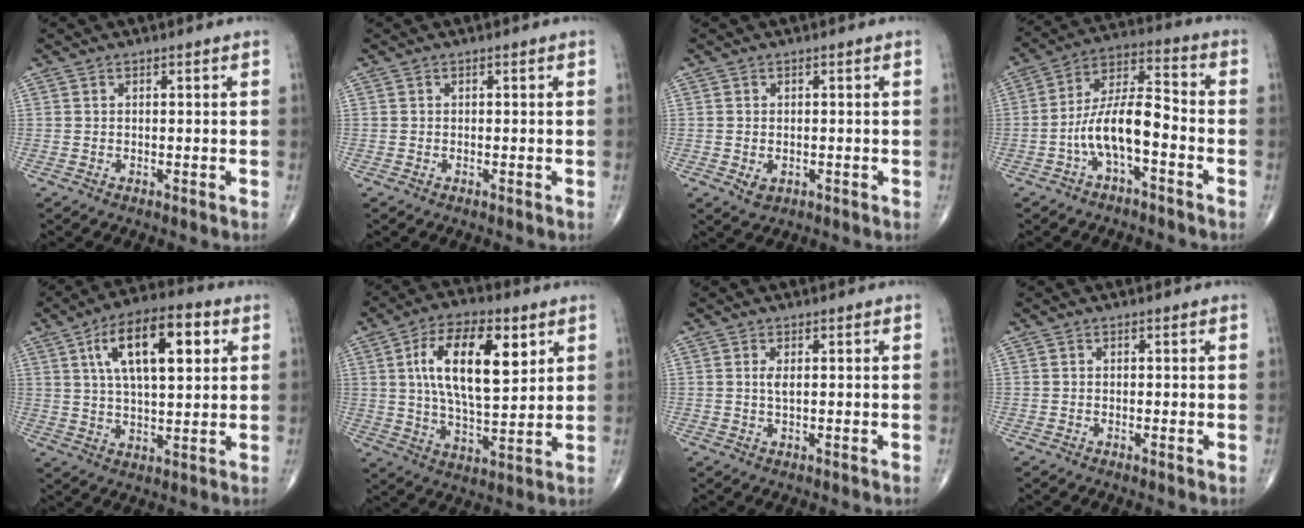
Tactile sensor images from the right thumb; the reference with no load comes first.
{"total": 0.0}
{"total": 2.2, "force": [-0.5, 1.6, 1.4], "torque": [-0.020, -0.002, -0.001]}
{"total": 11.2, "force": [-3.9, 4.1, 9.6], "torque": [-0.181, 0.055, -0.077]}
{"total": 16.0, "force": [5.4, 6.8, 13.5], "torque": [-0.208, 0.001, 0.085]}
{"total": 16.8, "force": [5.3, 7.5, 14.1], "torque": [-0.228, -0.015, 0.092]}
{"total": 1.5, "force": [0.4, 0.4, 1.4], "torque": [-0.032, -0.003, 0.008]}
{"total": 0.6, "force": [-0.1, 0.2, 0.6], "torque": [-0.014, -0.003, -0.003]}